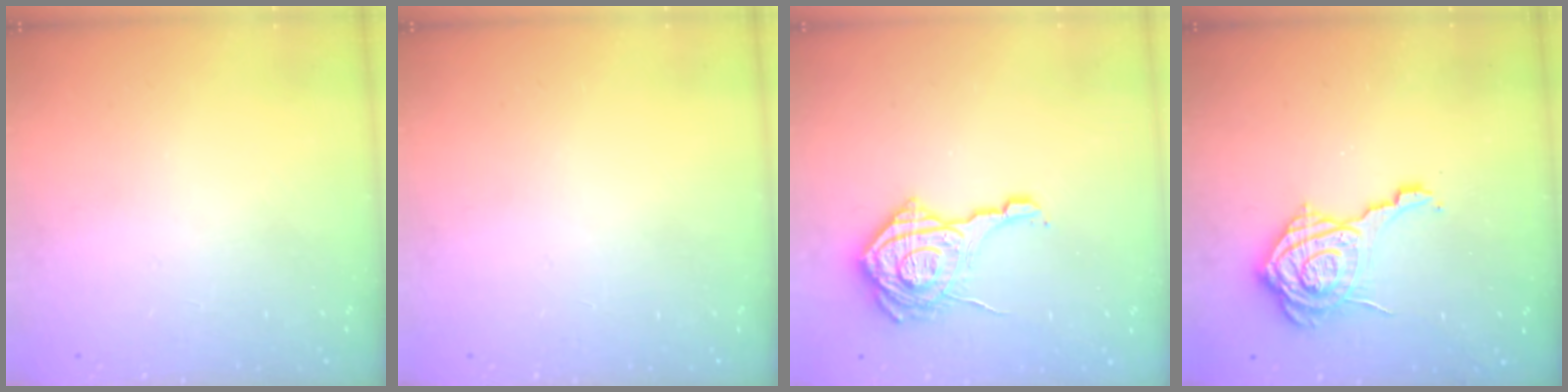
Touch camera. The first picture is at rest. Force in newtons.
{"total": 0.0}
{"total": 18.4, "press": 18.3, "slide": 1.1}
{"total": 14.4, "press": 14.4, "slide": 0.9}